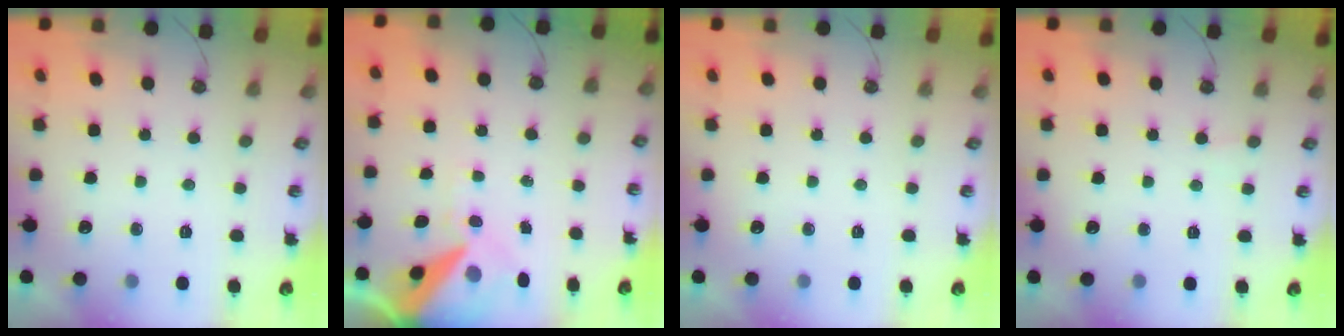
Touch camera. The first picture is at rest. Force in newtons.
{"total": 11.5, "press": 11.4, "slide": 1.6}
{"total": 0.0}
{"total": 2.9, "press": 2.9, "slide": 0.2}